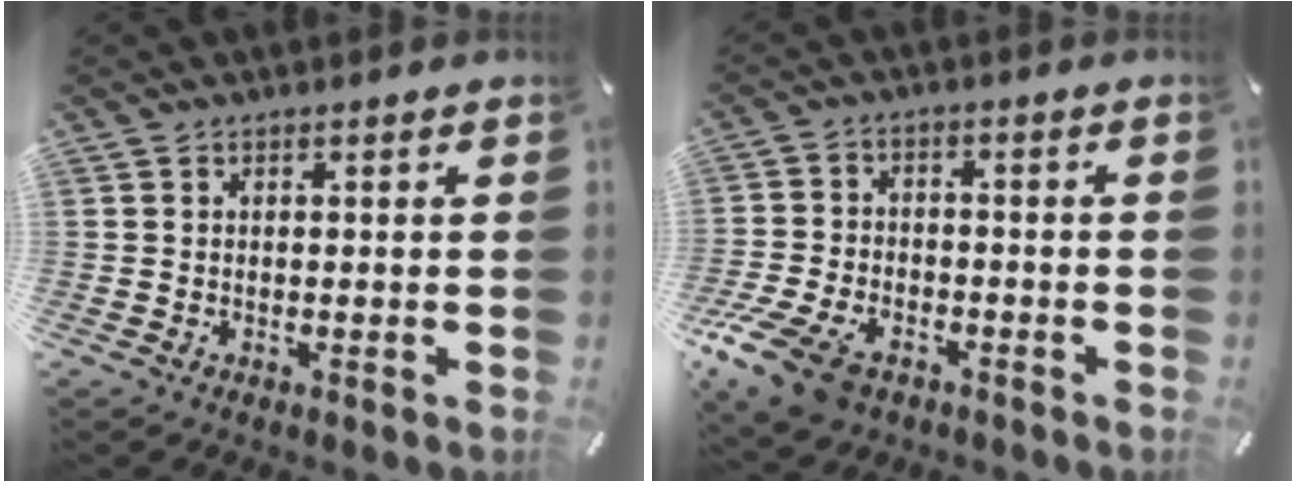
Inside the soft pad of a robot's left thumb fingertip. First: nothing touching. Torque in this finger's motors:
{"motor_torque": [0.28, 2.39, 0.89, 0.61, 0.35]}